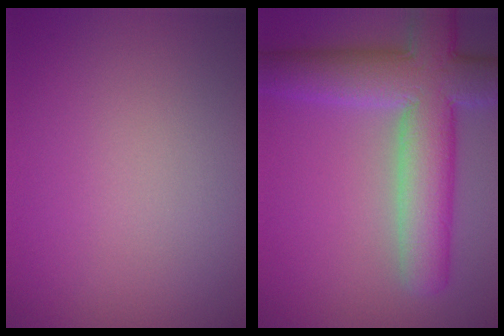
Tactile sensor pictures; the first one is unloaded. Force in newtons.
{"total": 9.5, "press": 9.5, "slide": 0.7}